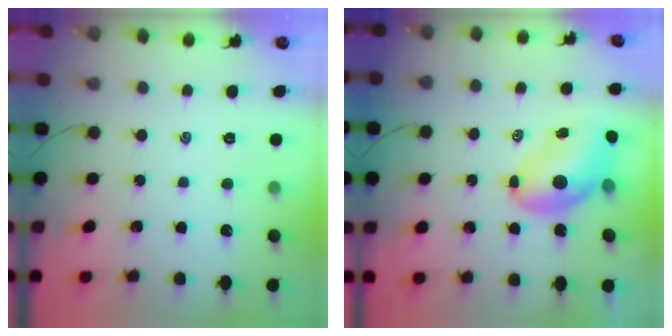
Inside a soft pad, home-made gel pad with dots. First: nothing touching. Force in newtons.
{"total": 8.6, "press": 8.5, "slide": 1.6}